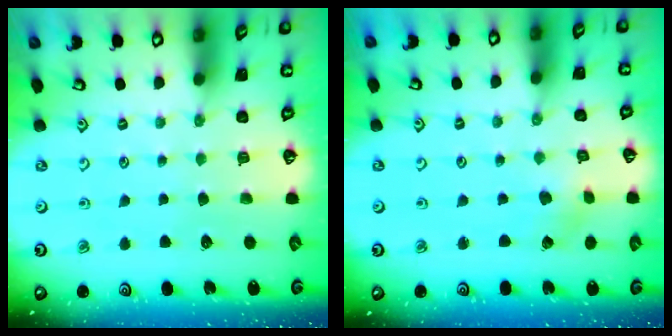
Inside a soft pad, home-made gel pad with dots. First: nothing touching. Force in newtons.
{"total": 1.3, "press": 1.3, "slide": 0.1}